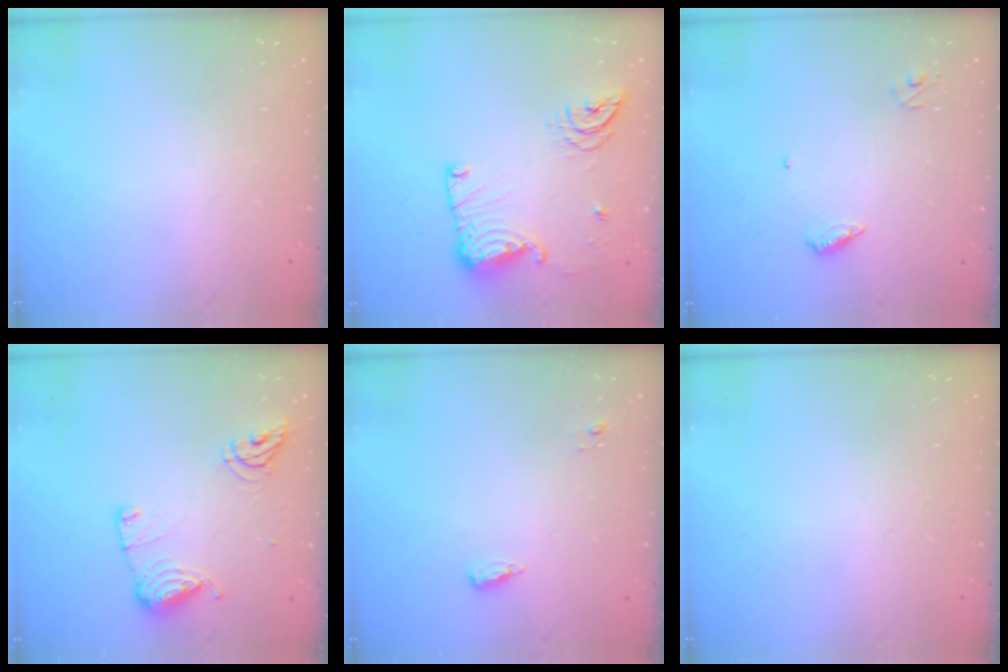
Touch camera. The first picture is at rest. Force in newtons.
{"total": 14.3, "press": 14.2, "slide": 1.4}
{"total": 5.3, "press": 5.3, "slide": 0.6}
{"total": 11.3, "press": 11.2, "slide": 0.9}
{"total": 4.6, "press": 4.4, "slide": 1.1}
{"total": 0.0}